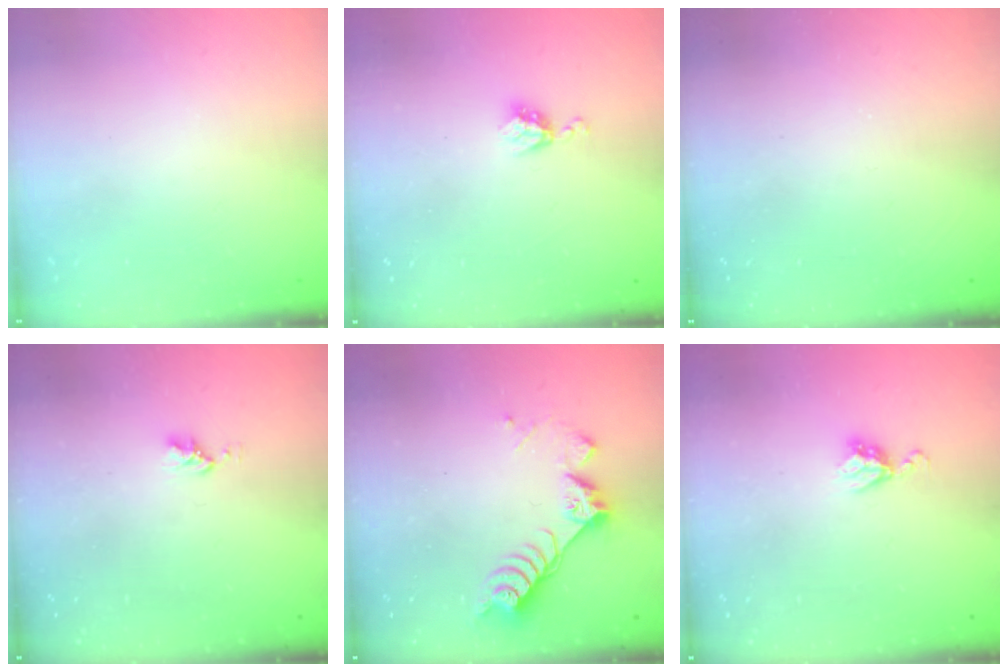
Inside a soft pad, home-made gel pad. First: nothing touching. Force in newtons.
{"total": 4.5, "press": 4.4, "slide": 0.7}
{"total": 0.0}
{"total": 3.0, "press": 3.0, "slide": 0.4}
{"total": 8.3, "press": 8.2, "slide": 0.7}
{"total": 5.6, "press": 5.6, "slide": 0.5}